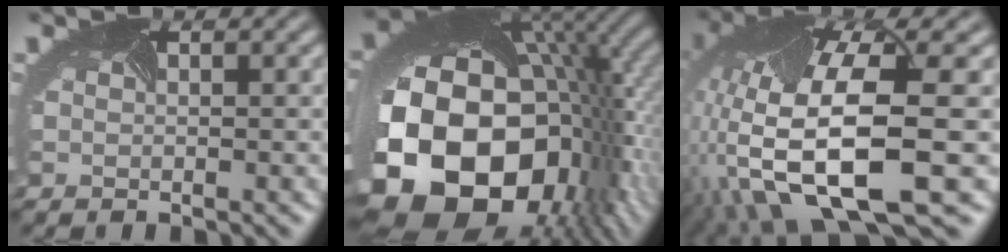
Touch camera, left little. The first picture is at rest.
{"total": 20.2, "force": [-5.9, 14.2, 13.1], "torque": [-0.279, -0.077, -0.069]}
{"total": 14.1, "force": [-2.6, 5.0, 12.9], "torque": [-0.278, -0.026, -0.025]}